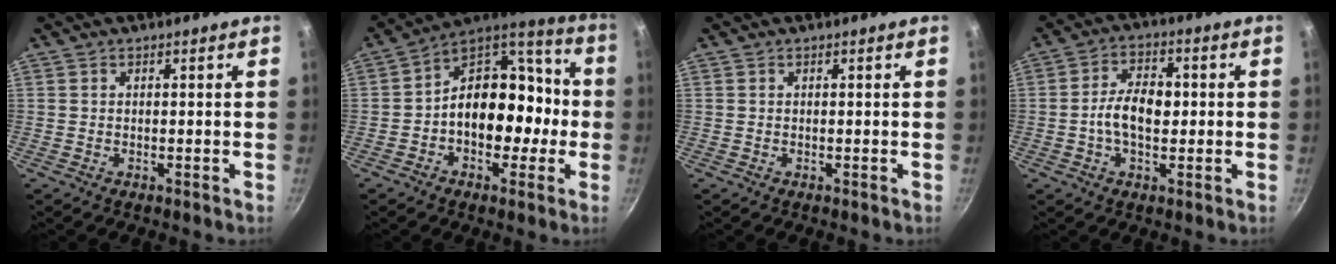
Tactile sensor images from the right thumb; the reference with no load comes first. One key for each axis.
{"total": 17.8, "fx": -1.8, "fy": 11.4, "fz": 13.5, "tx": -0.163, "ty": 0.054, "tz": -0.037}
{"total": 0.0}
{"total": 8.0, "fx": -0.4, "fy": 4.7, "fz": 6.5, "tx": -0.107, "ty": 0.016, "tz": -0.013}